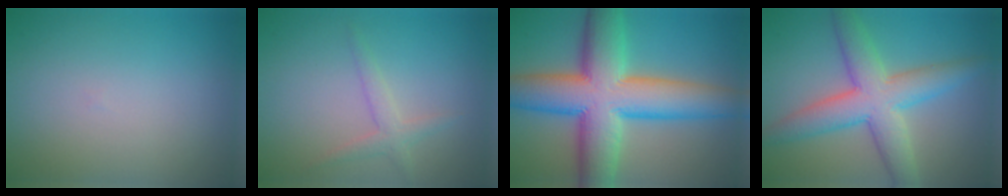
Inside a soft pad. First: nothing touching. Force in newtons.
{"total": 1.8, "press": 1.8, "slide": 0.1}
{"total": 13.0, "press": 12.9, "slide": 0.7}
{"total": 6.9, "press": 6.9, "slide": 0.1}